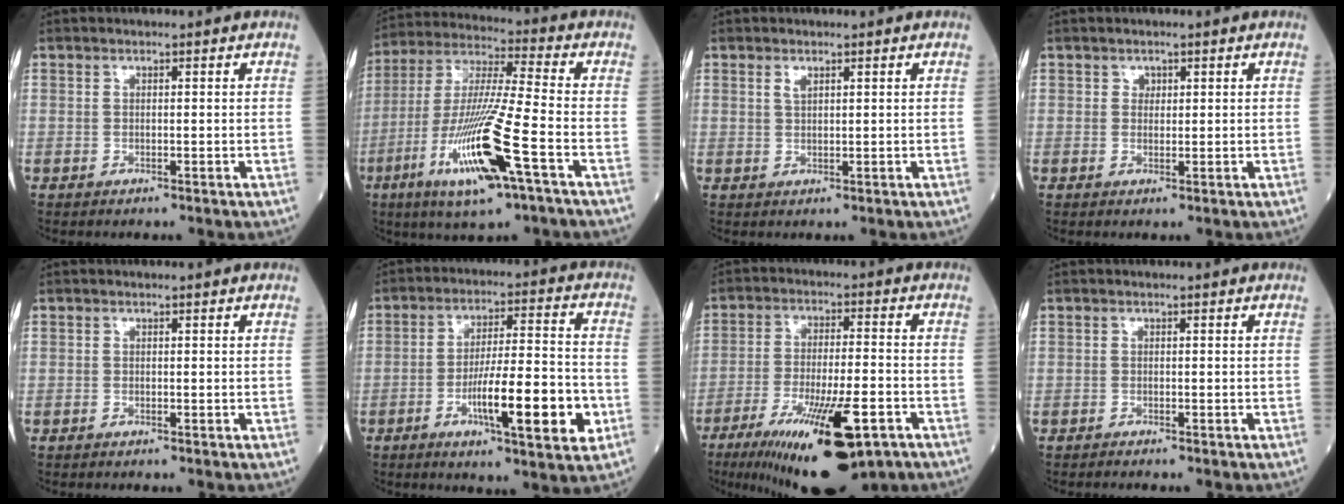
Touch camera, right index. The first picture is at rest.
{"total": 17.3, "force": [-7.1, 0.7, 15.7], "torque": [-0.330, -0.025, -0.132]}
{"total": 1.3, "force": [0.8, 0.4, 0.9], "torque": [-0.019, 0.000, 0.016]}
{"total": 1.0, "force": [0.5, 0.8, 0.3], "torque": [0.002, -0.002, 0.006]}
{"total": 0.0}
{"total": 13.7, "force": [-4.7, 1.7, 12.8], "torque": [-0.210, -0.004, -0.072]}
{"total": 17.9, "force": [-9.9, 3.9, 14.4], "torque": [-0.216, -0.027, -0.152]}
{"total": 0.8, "force": [-0.8, 0.0, 0.2], "torque": [-0.007, -0.002, -0.013]}